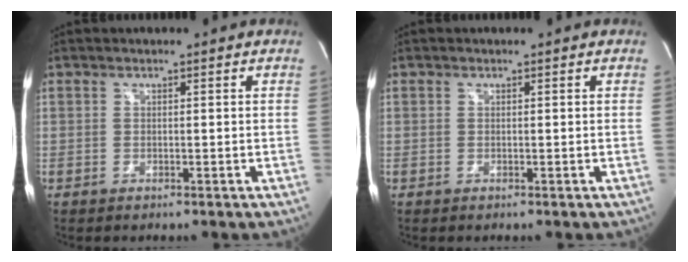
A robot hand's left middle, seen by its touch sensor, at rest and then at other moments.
{"total": 0.0}